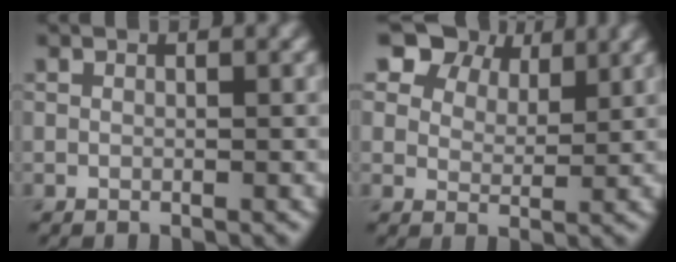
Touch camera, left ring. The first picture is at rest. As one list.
[{"total": 7.0, "force": [5.4, 3.7, 2.5], "torque": [-0.061, -0.009, 0.101]}]